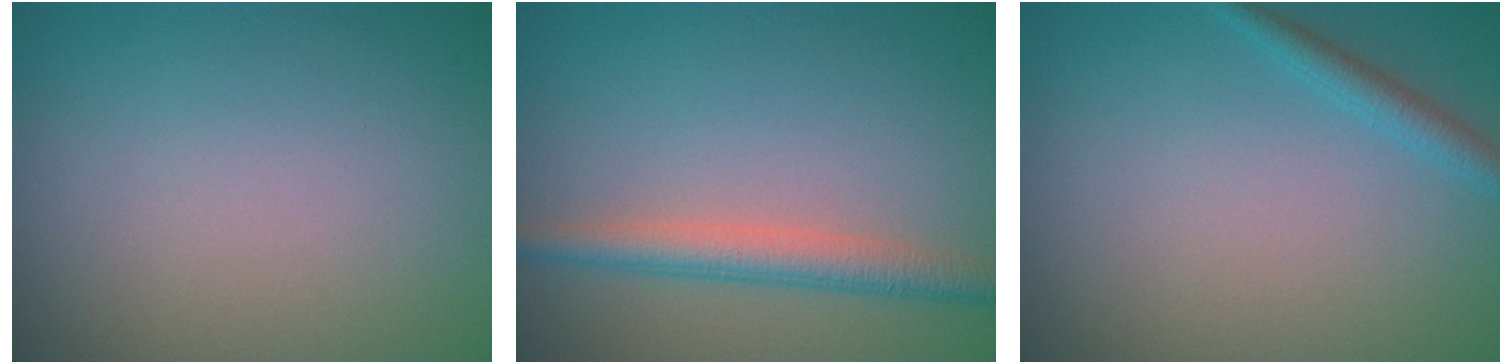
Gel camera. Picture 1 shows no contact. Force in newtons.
{"total": 2.9, "press": 2.9, "slide": 0.1}
{"total": 1.6, "press": 1.6, "slide": 0.1}